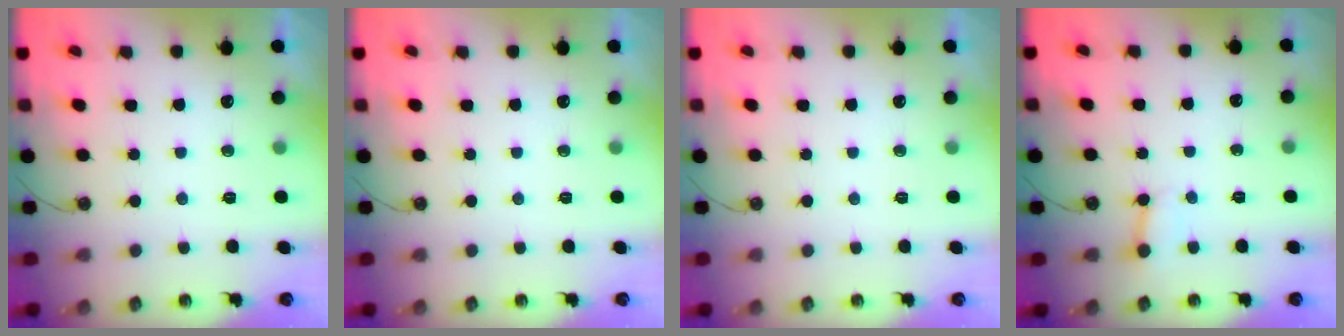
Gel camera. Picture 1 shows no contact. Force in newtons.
{"total": 0.0}
{"total": 0.0}
{"total": 2.7, "press": 2.7, "slide": 0.1}